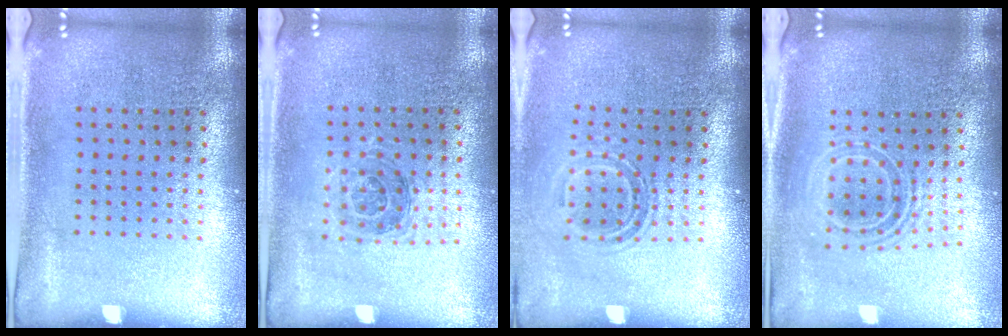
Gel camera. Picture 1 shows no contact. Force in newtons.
{"total": 1.1, "press": 1.0, "slide": 0.3}
{"total": 1.5, "press": 1.0, "slide": 1.1}
{"total": 1.7, "press": 1.3, "slide": 1.1}